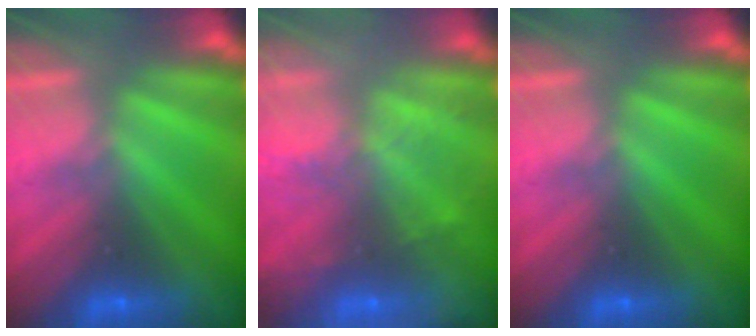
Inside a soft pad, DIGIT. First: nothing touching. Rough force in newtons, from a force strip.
{"total": 6.9}
{"total": 0.0}